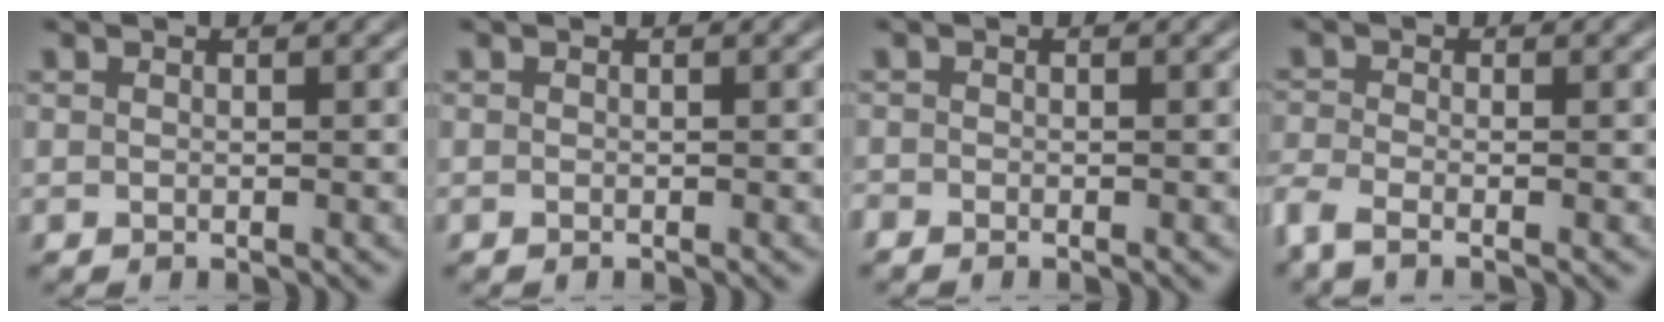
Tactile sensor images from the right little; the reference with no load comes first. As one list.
[{"total": 0.0}, {"total": 0.8, "force": [-0.8, 0.3, 0.0], "torque": [-0.003, -0.006, -0.015]}, {"total": 2.7, "force": [-2.1, 0.7, 1.4], "torque": [-0.046, -0.017, -0.031]}]